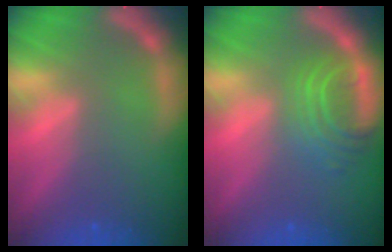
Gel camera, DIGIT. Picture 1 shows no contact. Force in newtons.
{"total": 5.0}